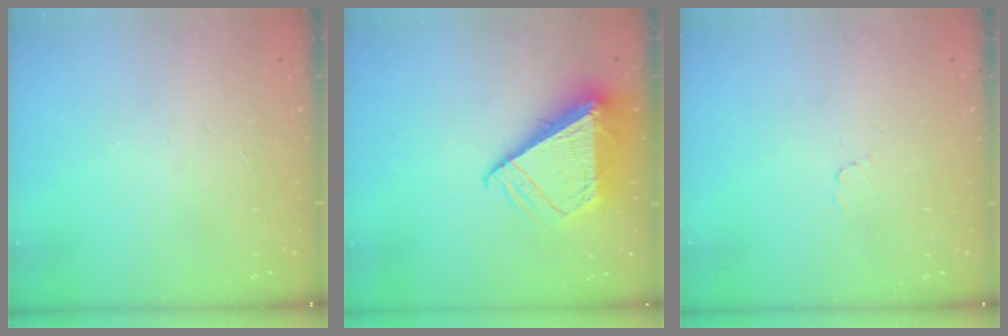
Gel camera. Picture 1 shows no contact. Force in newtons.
{"total": 11.4, "press": 11.3, "slide": 1.6}
{"total": 3.3, "press": 3.3, "slide": 0.2}